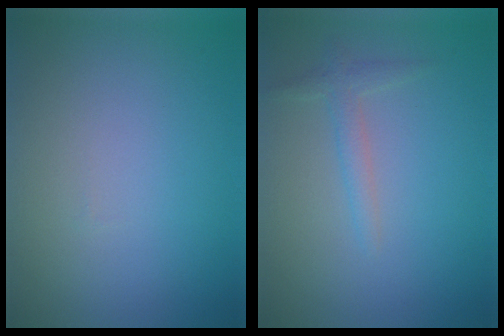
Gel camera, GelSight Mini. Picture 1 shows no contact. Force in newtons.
{"total": 1.5, "press": 1.5, "slide": 0.1}